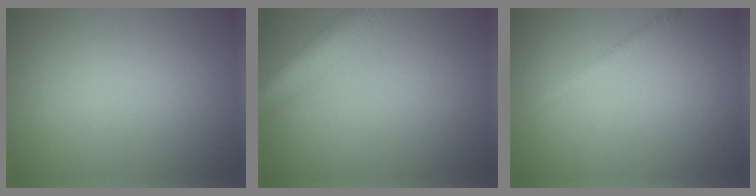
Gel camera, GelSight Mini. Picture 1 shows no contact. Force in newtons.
{"total": 6.4, "press": 6.4, "slide": 0.4}
{"total": 1.2, "press": 1.2, "slide": 0.0}